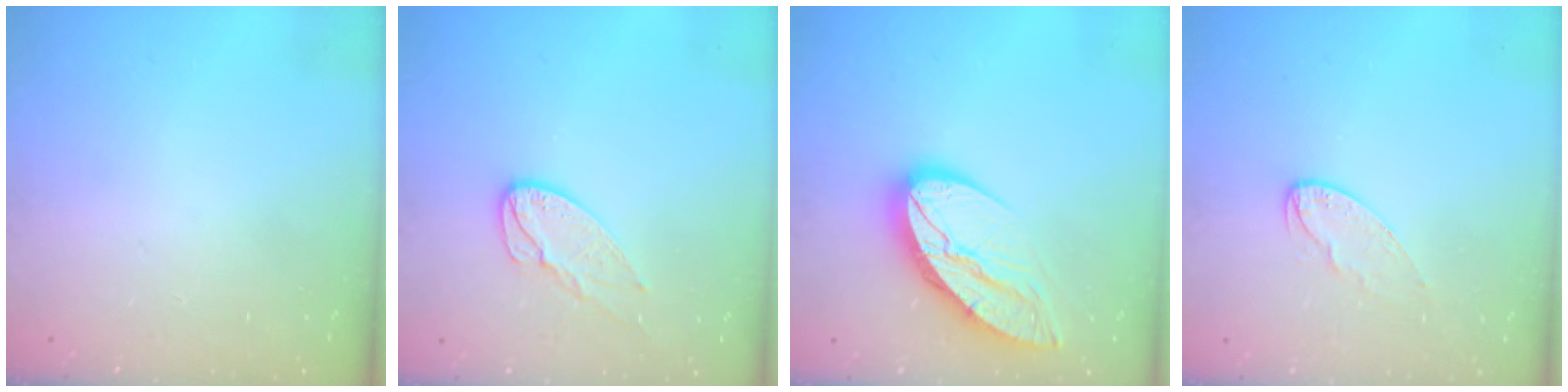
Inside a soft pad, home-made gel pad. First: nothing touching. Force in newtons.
{"total": 9.1, "press": 9.1, "slide": 0.4}
{"total": 12.8, "press": 12.7, "slide": 1.4}
{"total": 7.3, "press": 7.3, "slide": 0.5}